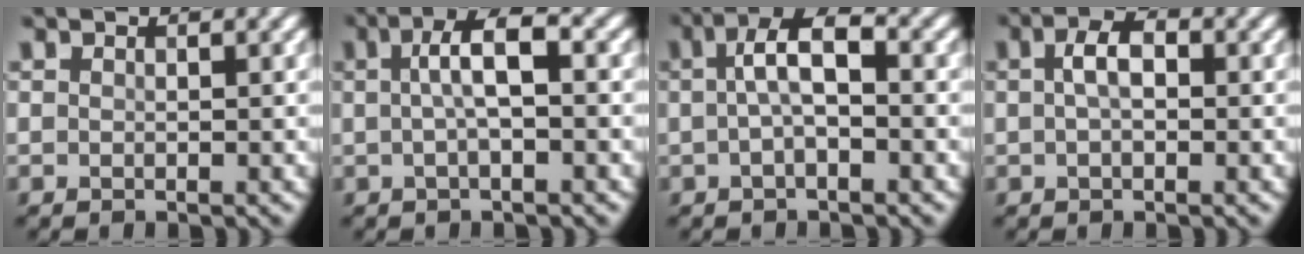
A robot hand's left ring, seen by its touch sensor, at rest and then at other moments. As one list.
[{"total": 4.0, "force": [0.4, 1.0, 3.8], "torque": [-0.070, 0.010, 0.004]}, {"total": 3.8, "force": [0.3, 1.4, 3.5], "torque": [-0.070, 0.010, 0.000]}, {"total": 2.8, "force": [0.3, 1.5, 2.4], "torque": [-0.044, 0.006, 0.001]}]